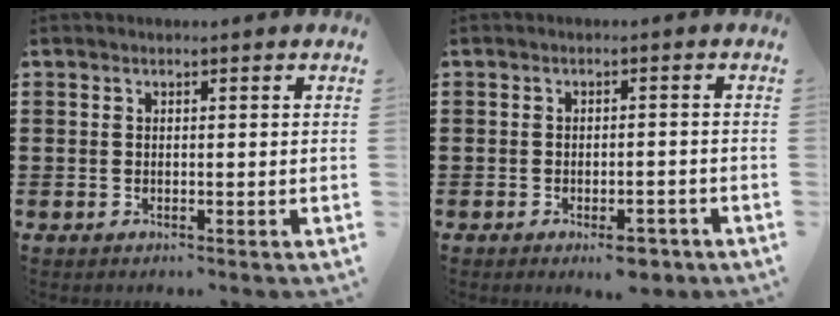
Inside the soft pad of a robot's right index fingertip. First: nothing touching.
{"total": 3.1, "force": [-2.4, 1.0, 1.8], "torque": [-0.028, 0.007, -0.043]}